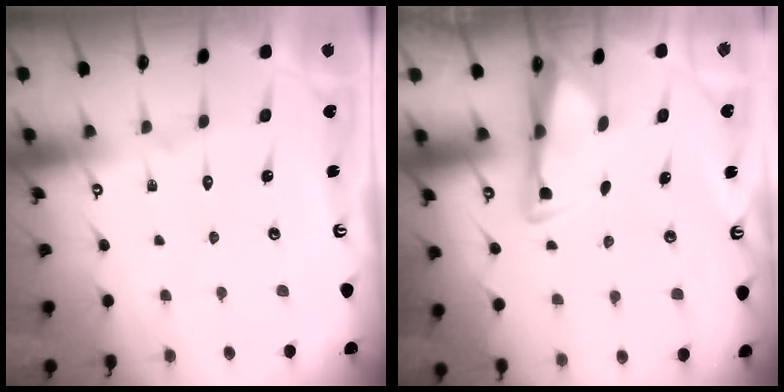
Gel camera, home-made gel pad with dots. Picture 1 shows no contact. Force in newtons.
{"total": 3.4, "press": 3.2, "slide": 0.9}